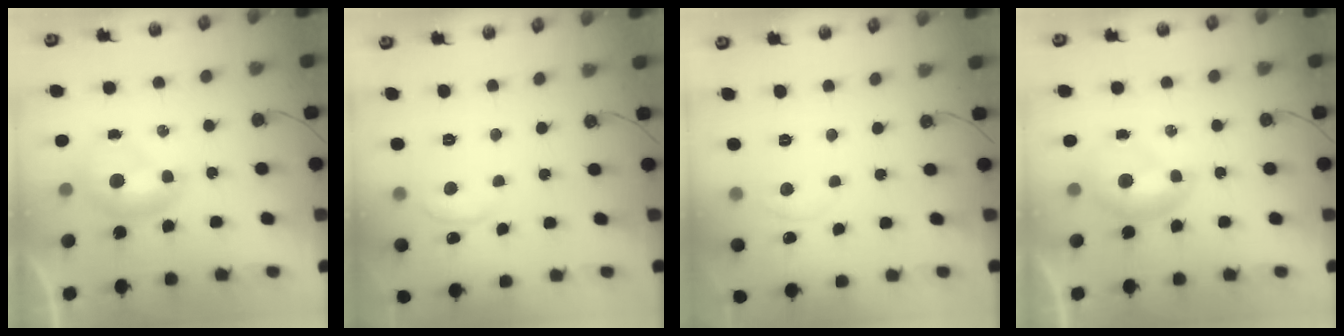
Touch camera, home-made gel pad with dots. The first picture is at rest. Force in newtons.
{"total": 2.6, "press": 2.5, "slide": 0.7}
{"total": 0.9, "press": 0.7, "slide": 0.5}
{"total": 0.0}